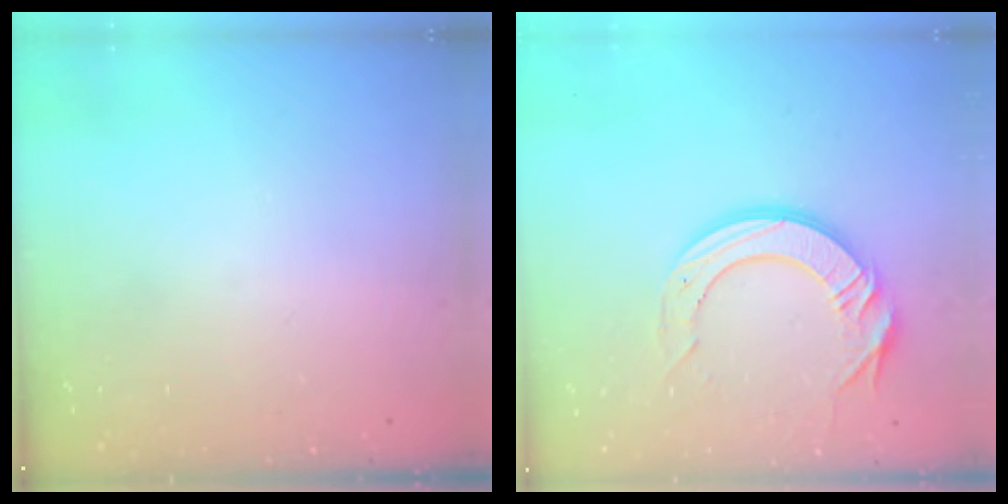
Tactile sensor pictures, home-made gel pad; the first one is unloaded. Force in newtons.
{"total": 14.2, "press": 14.1, "slide": 1.5}